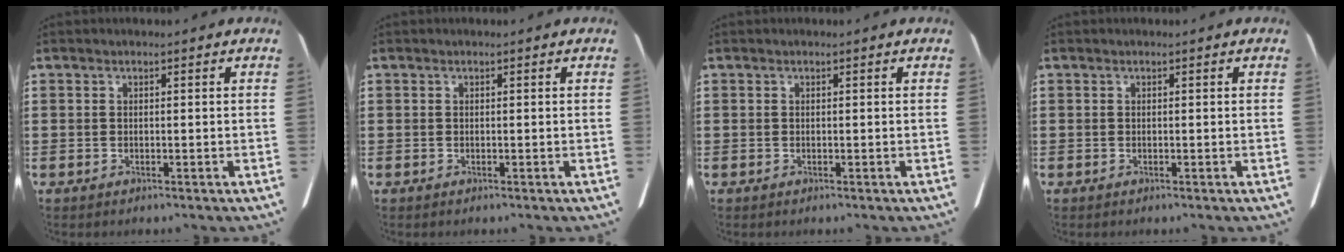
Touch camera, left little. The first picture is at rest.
{"total": 0.0}
{"total": 0.0}
{"total": 0.0}